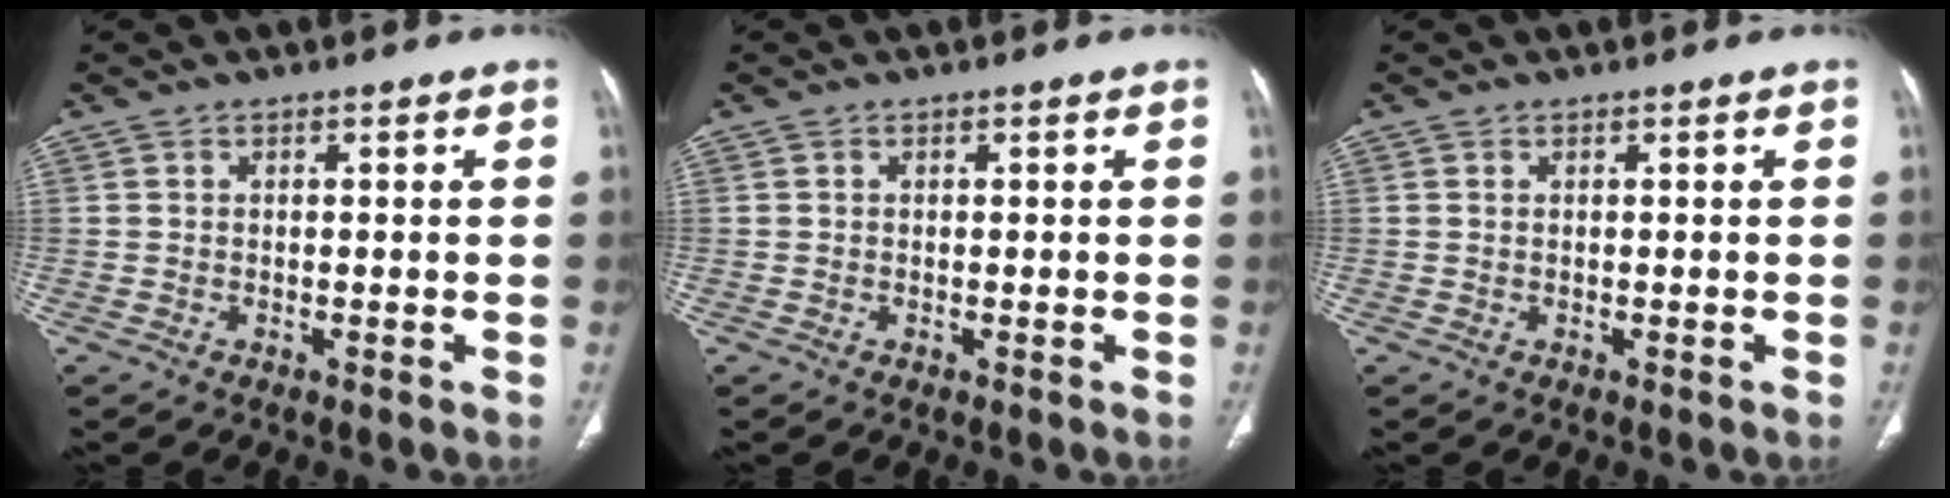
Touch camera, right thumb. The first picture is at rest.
{"total": 0.0}
{"total": 0.0}